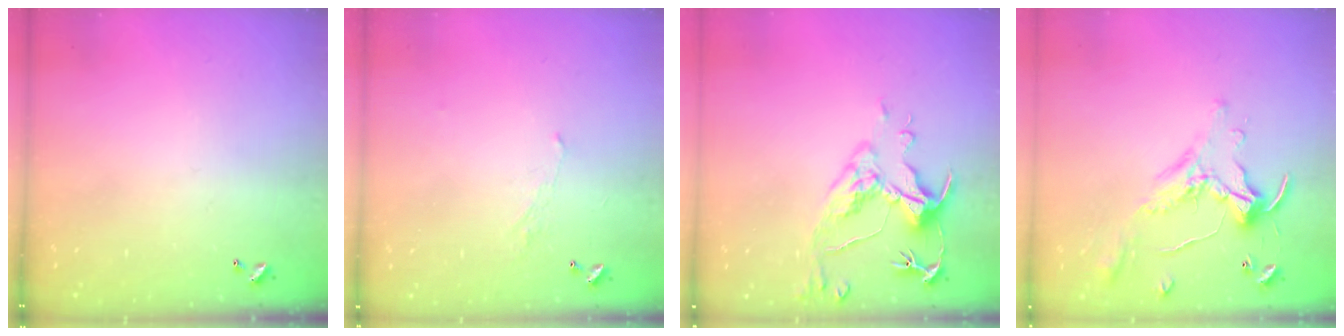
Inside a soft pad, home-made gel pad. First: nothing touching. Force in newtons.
{"total": 1.7, "press": 1.6, "slide": 0.6}
{"total": 6.6, "press": 6.5, "slide": 1.5}
{"total": 0.7, "press": 0.5, "slide": 0.4}